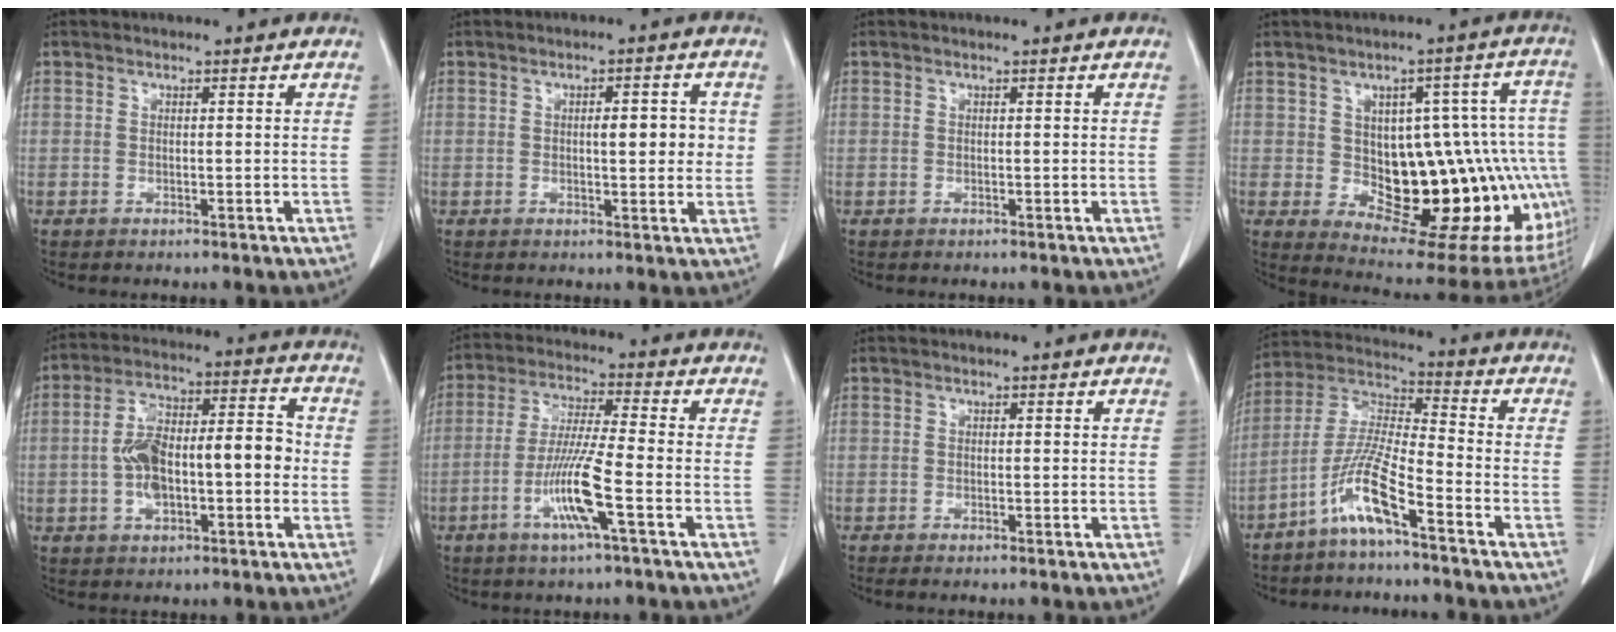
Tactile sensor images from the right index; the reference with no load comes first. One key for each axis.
{"total": 5.0, "fx": 0.6, "fy": 1.4, "fz": 4.7, "tx": -0.064, "ty": 0.002, "tz": 0.006}
{"total": 0.0}
{"total": 22.1, "fx": -2.8, "fy": 8.7, "fz": 20.1, "tx": -0.165, "ty": 0.042, "tz": -0.006}
{"total": 13.0, "fx": -1.4, "fy": 4.7, "fz": 12.0, "tx": -0.219, "ty": 0.038, "tz": -0.021}
{"total": 9.7, "fx": -3.7, "fy": -0.4, "fz": 8.9, "tx": -0.179, "ty": -0.011, "tz": -0.075}
{"total": 0.8, "fx": -0.6, "fy": 0.0, "fz": 0.4, "tx": -0.007, "ty": -0.001, "tz": -0.009}
{"total": 9.3, "fx": -5.6, "fy": 0.2, "fz": 7.4, "tx": -0.164, "ty": -0.005, "tz": -0.116}